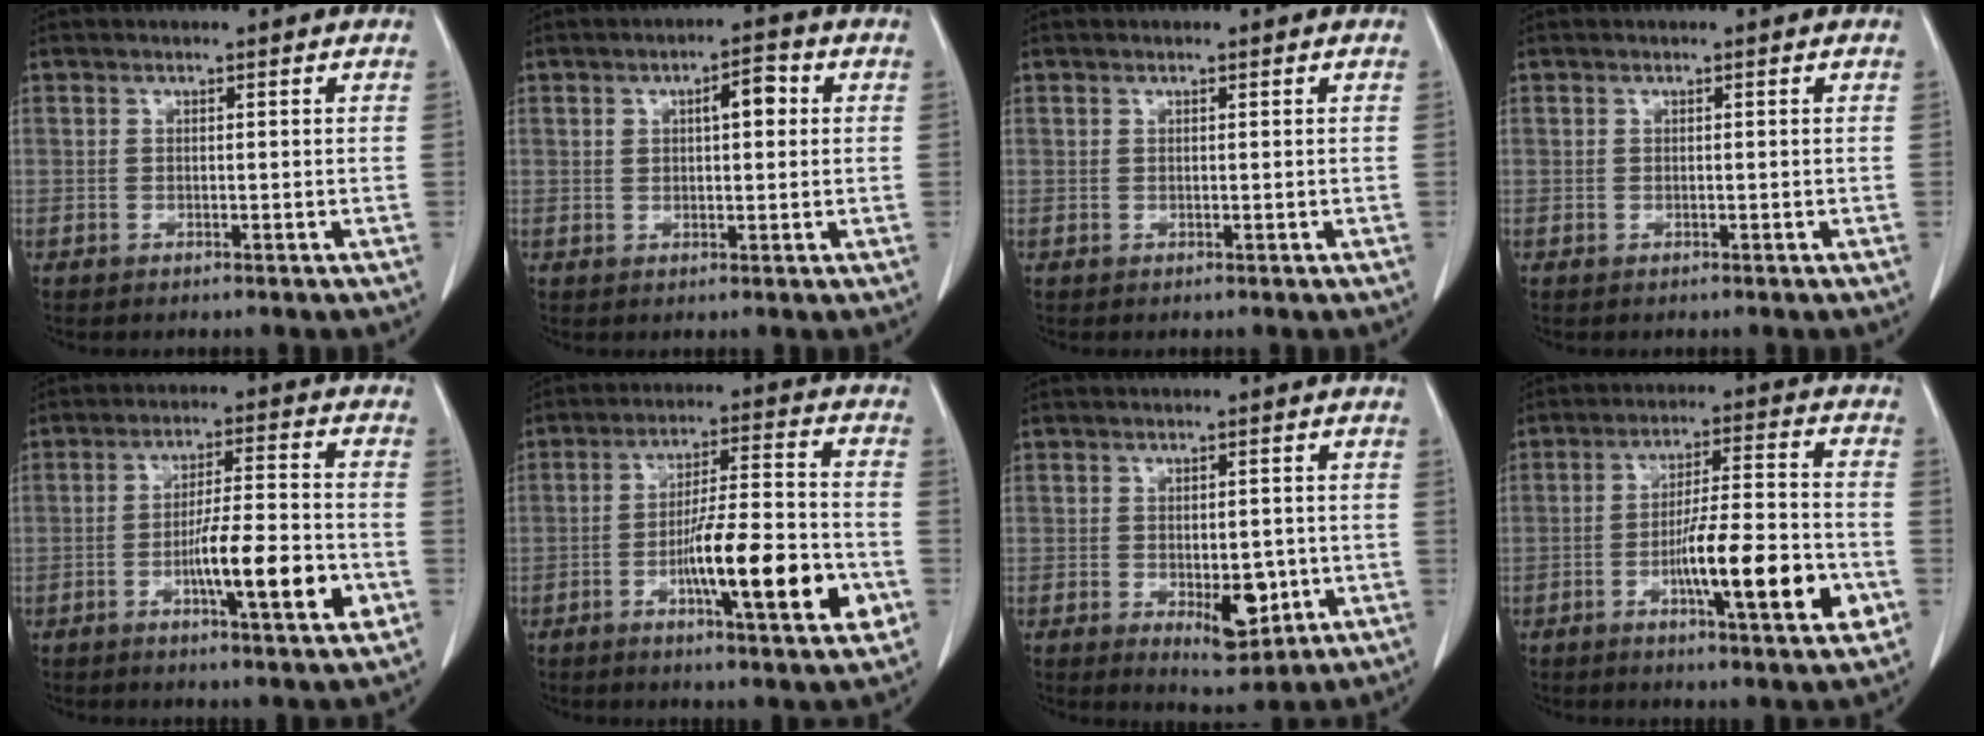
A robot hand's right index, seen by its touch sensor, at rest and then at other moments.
{"total": 5.4, "force": [1.4, 2.3, 4.7], "torque": [-0.079, 0.021, 0.025]}
{"total": 0.0}
{"total": 0.0}
{"total": 12.5, "force": [-4.1, 1.6, 11.7], "torque": [-0.188, 0.004, -0.062]}
{"total": 16.5, "force": [-5.4, 2.4, 15.4], "torque": [-0.242, 0.004, -0.081]}
{"total": 7.5, "force": [-2.0, 3.5, 6.4], "torque": [-0.090, -0.005, -0.015]}
{"total": 15.2, "force": [-5.0, 2.2, 14.2], "torque": [-0.225, 0.004, -0.076]}